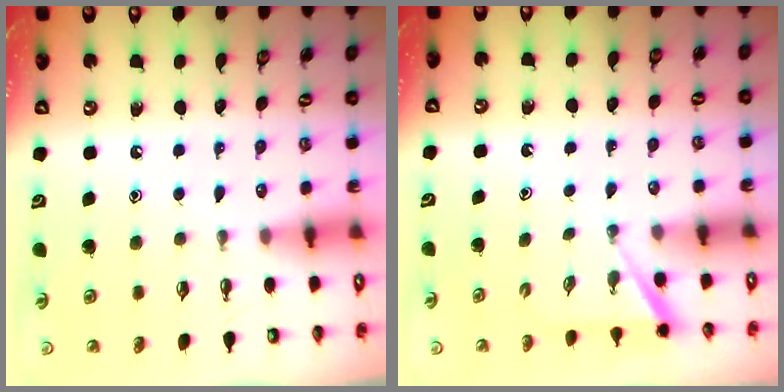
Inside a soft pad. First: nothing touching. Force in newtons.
{"total": 1.2, "press": 1.2, "slide": 0.1}